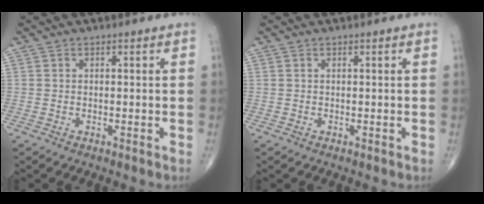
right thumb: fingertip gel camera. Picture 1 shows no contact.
{"total": 0.0}